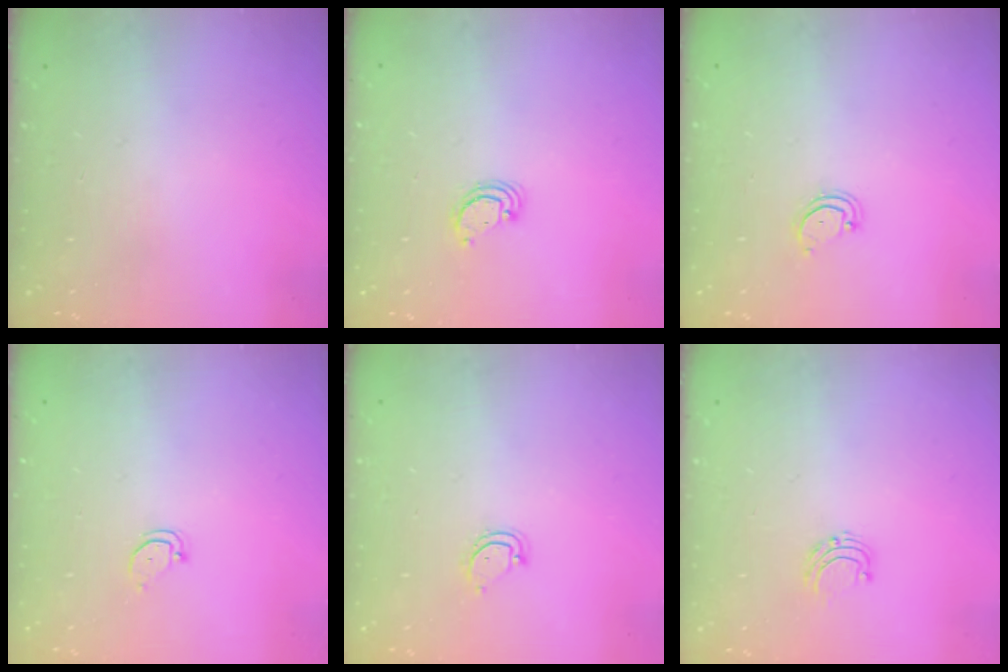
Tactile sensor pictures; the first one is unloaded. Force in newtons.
{"total": 2.3, "press": 2.3, "slide": 0.2}
{"total": 3.0, "press": 3.0, "slide": 0.2}
{"total": 2.4, "press": 2.4, "slide": 0.2}
{"total": 3.9, "press": 3.9, "slide": 0.2}
{"total": 4.9, "press": 4.9, "slide": 0.5}